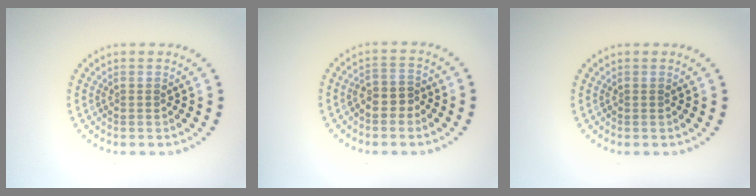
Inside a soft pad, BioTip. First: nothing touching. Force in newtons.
{"total": 2.3, "press": 2.1, "slide": 0.9}
{"total": 0.0}